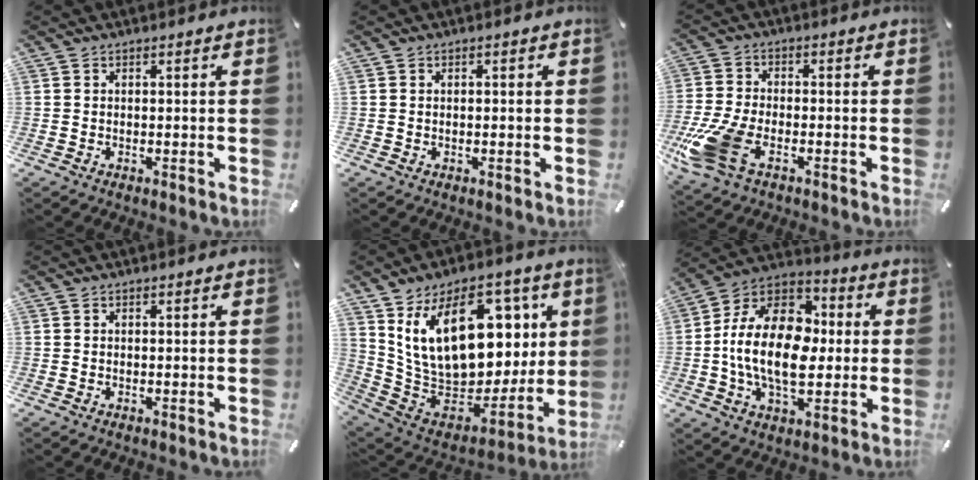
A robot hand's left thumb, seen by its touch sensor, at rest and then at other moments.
{"total": 0.7, "force": [-0.2, 0.3, 0.6], "torque": [-0.012, 0.000, -0.004]}
{"total": 12.7, "force": [-5.8, 7.0, 8.9], "torque": [-0.194, 0.009, -0.102]}
{"total": 0.0}
{"total": 24.8, "force": [8.7, 15.4, 17.4], "torque": [-0.310, -0.054, 0.163]}
{"total": 19.5, "force": [-1.6, 13.2, 14.2], "torque": [-0.281, 0.011, -0.028]}